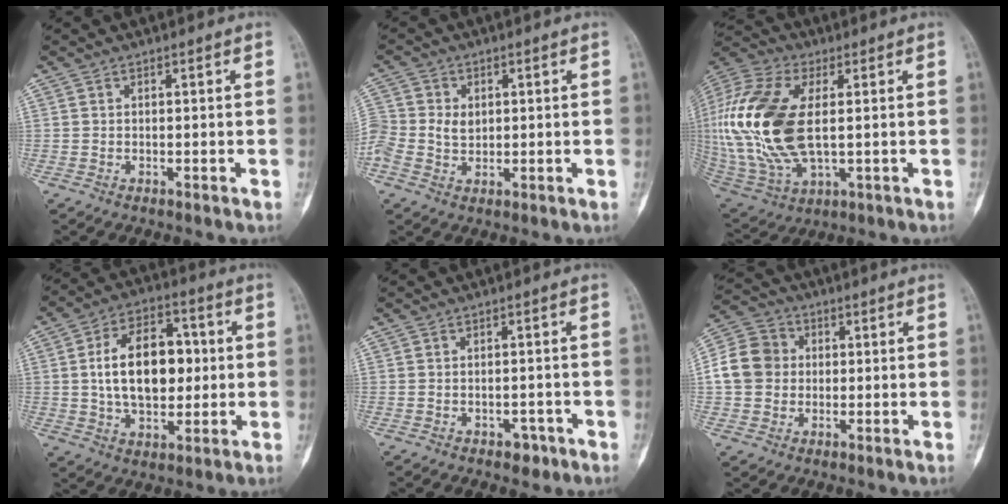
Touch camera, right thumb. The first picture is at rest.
{"total": 7.6, "force": [0.3, 6.3, 4.1], "torque": [-0.090, 0.009, 0.006]}
{"total": 23.4, "force": [1.7, 12.3, 19.8], "torque": [-0.448, -0.010, 0.033]}
{"total": 15.8, "force": [1.2, 9.7, 12.4], "torque": [-0.172, 0.017, 0.018]}
{"total": 2.6, "force": [-1.6, 1.6, 1.3], "torque": [-0.004, 0.012, -0.015]}
{"total": 9.8, "force": [0.3, 8.6, 4.6], "torque": [-0.075, 0.023, -0.006]}